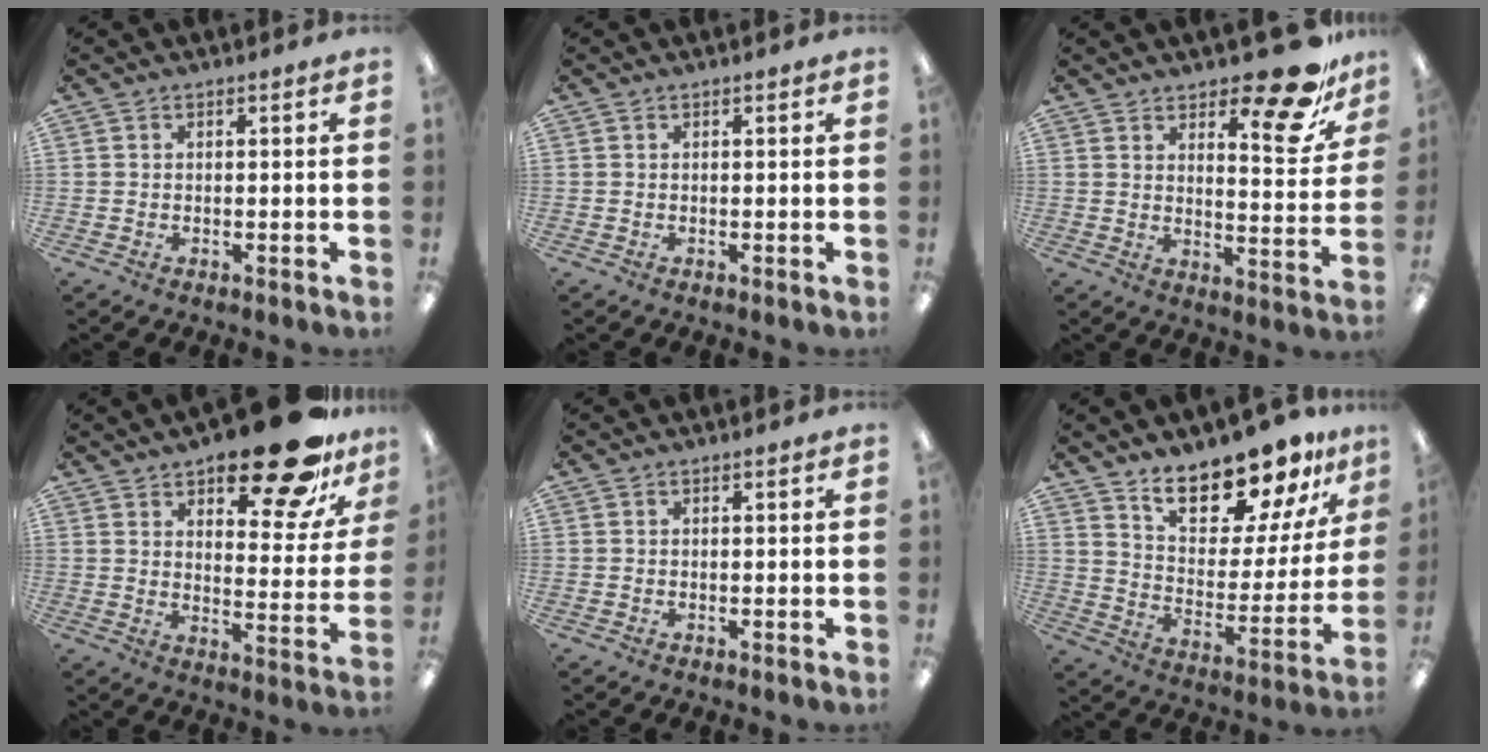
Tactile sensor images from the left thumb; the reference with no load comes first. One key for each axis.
{"total": 0.0}
{"total": 14.8, "fx": 11.2, "fy": 4.5, "fz": 8.6, "tx": -0.102, "ty": -0.083, "tz": 0.183}
{"total": 20.4, "fx": 15.2, "fy": 7.2, "fz": 11.7, "tx": -0.153, "ty": -0.099, "tz": 0.247}
{"total": 0.0}
{"total": 17.1, "fx": 15.0, "fy": 5.4, "fz": 6.4, "tx": -0.113, "ty": -0.116, "tz": 0.264}